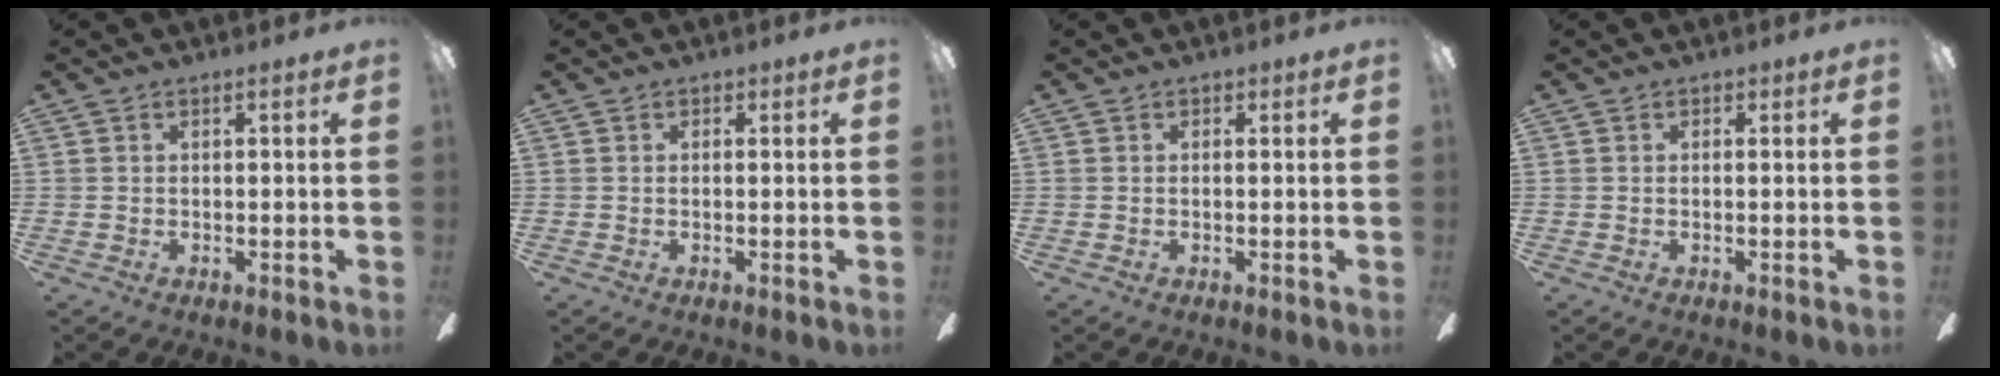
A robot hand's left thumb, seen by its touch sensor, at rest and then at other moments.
{"total": 0.0}
{"total": 0.0}
{"total": 0.0}